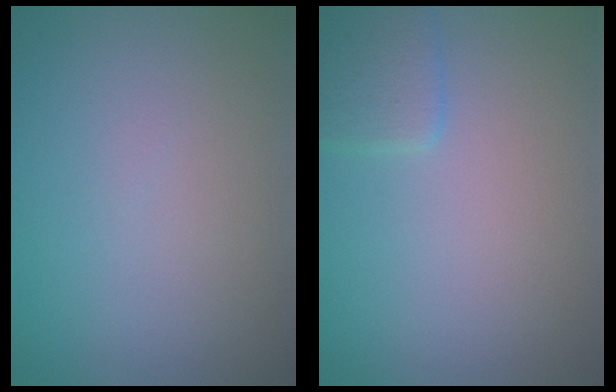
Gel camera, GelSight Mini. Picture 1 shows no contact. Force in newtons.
{"total": 2.1, "press": 2.1, "slide": 0.1}